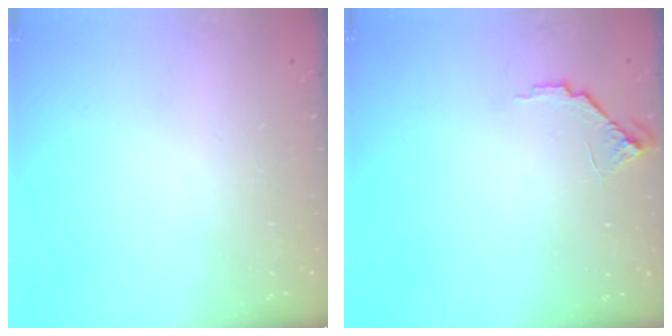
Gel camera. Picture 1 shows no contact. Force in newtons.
{"total": 7.2, "press": 7.2, "slide": 0.6}